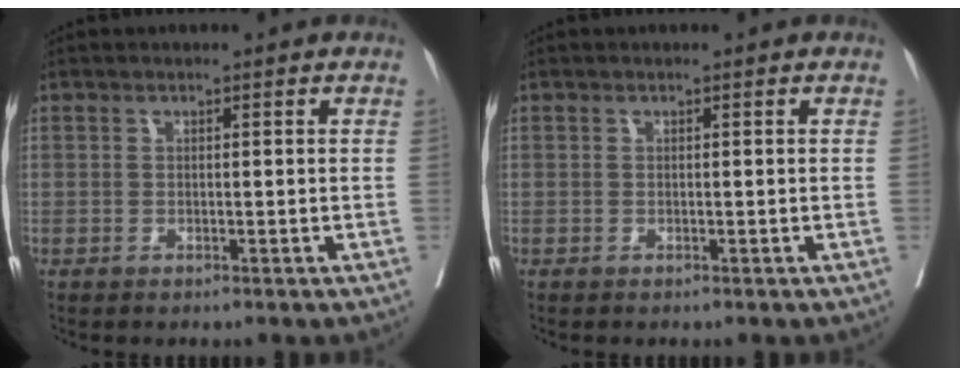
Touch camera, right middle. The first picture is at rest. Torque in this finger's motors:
{"motor_torque": [0.36, -0.50, -0.19, -0.11]}